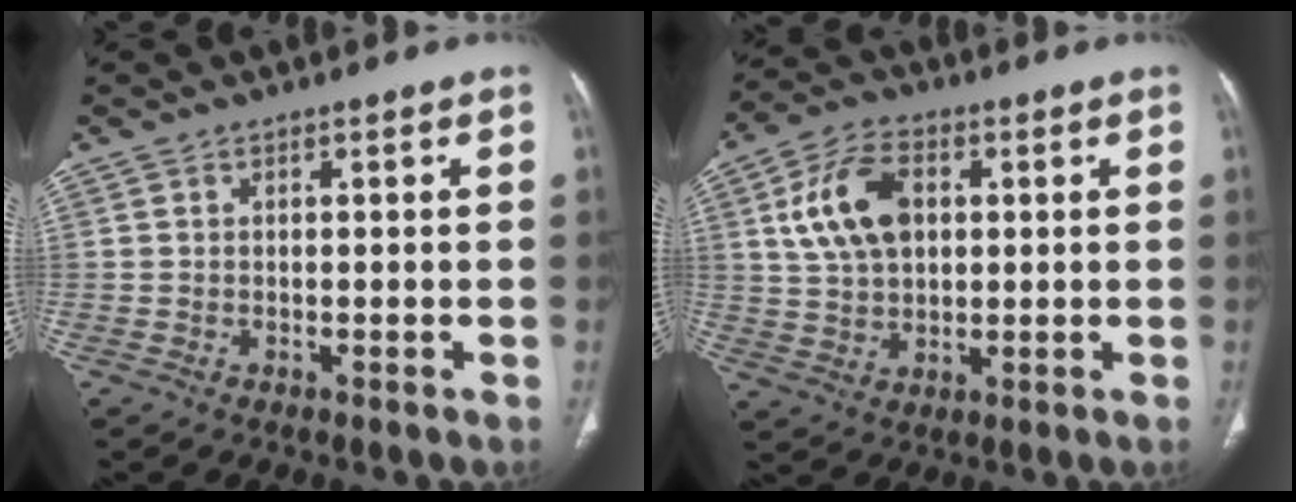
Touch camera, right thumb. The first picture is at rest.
{"total": 10.9, "force": [3.6, 5.7, 8.6], "torque": [-0.172, -0.004, 0.074]}